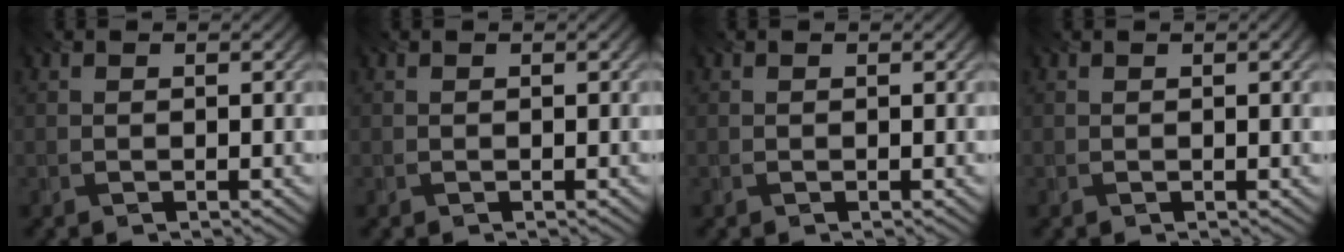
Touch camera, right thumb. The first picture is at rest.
{"total": 0.0}
{"total": 0.0}
{"total": 1.3, "force": [0.4, 0.1, 1.3], "torque": [-0.015, 0.000, 0.008]}